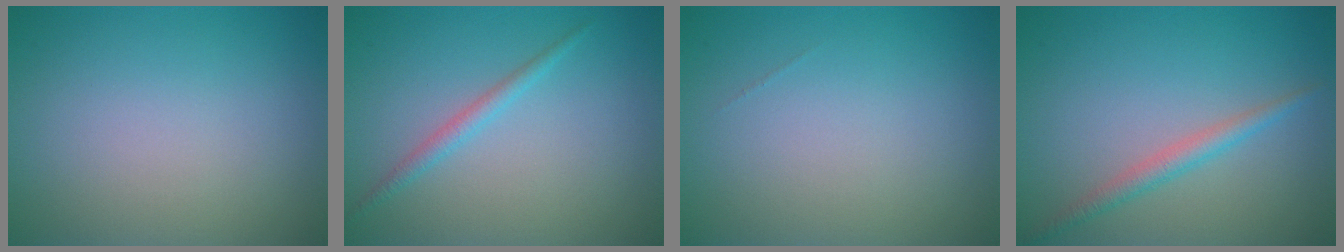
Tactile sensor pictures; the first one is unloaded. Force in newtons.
{"total": 1.4, "press": 1.4, "slide": 0.1}
{"total": 0.0}
{"total": 2.0, "press": 2.0, "slide": 0.1}